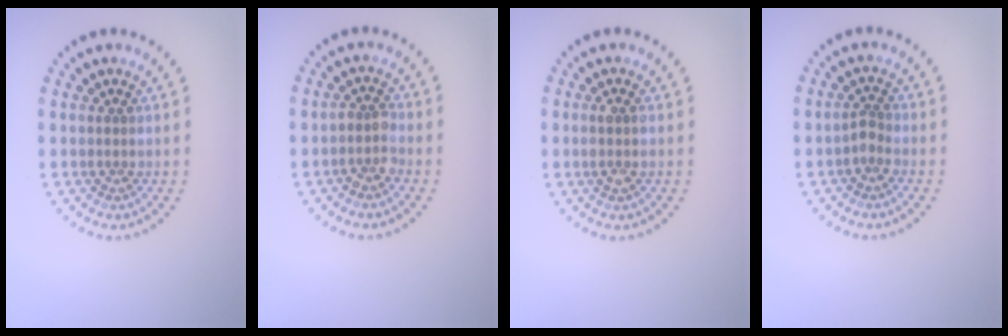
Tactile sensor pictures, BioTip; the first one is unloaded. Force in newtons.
{"total": 1.6, "press": 1.4, "slide": 0.8}
{"total": 1.5, "press": 1.3, "slide": 0.7}
{"total": 1.3, "press": 1.0, "slide": 0.8}